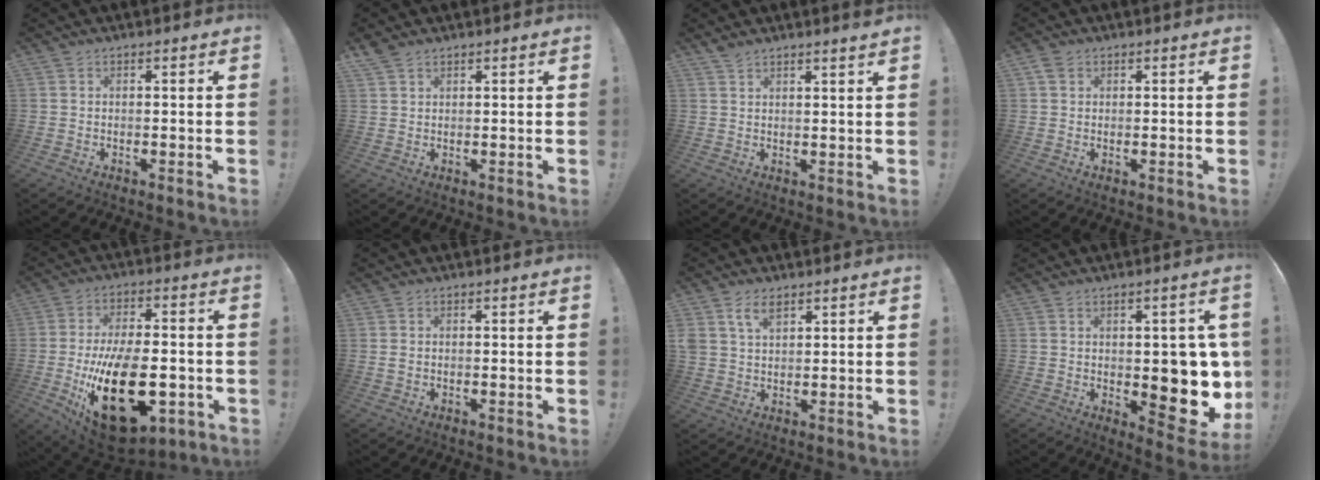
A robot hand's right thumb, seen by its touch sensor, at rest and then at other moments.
{"total": 2.5, "force": [2.1, 0.9, 0.9], "torque": [-0.011, -0.011, 0.039]}
{"total": 2.8, "force": [2.5, -0.2, 1.3], "torque": [-0.025, -0.019, 0.044]}
{"total": 1.9, "force": [1.1, 1.5, 0.4], "torque": [-0.009, 0.001, 0.021]}
{"total": 27.0, "force": [-6.8, 14.4, 21.8], "torque": [-0.371, 0.025, -0.089]}
{"total": 0.8, "force": [0.1, 0.5, 0.6], "torque": [-0.012, 0.004, 0.002]}
{"total": 5.6, "force": [3.3, 3.2, 3.3], "torque": [-0.061, -0.006, 0.063]}
{"total": 12.5, "force": [-1.1, 7.5, 10.0], "torque": [-0.099, 0.000, -0.005]}